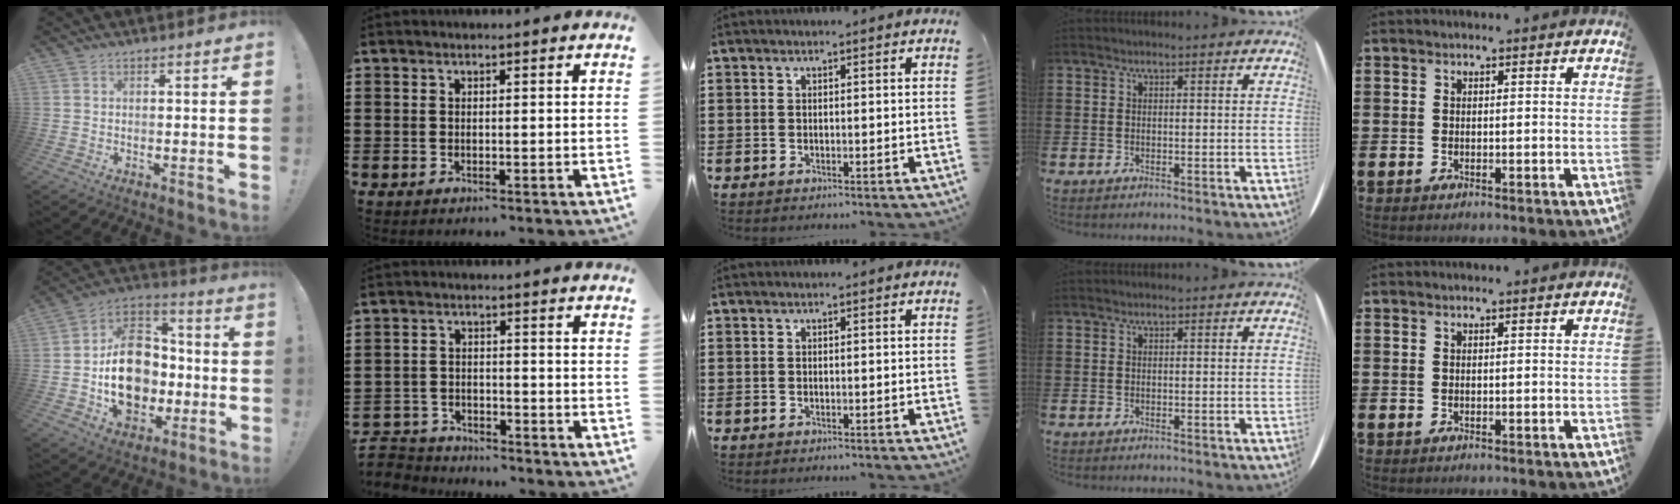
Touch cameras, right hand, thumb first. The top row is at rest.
{"thumb": {"total": 20.2, "force": [-3.3, 15.3, 12.7], "torque": [-0.197, 0.032, -0.040]}, "index": {"total": 3.8, "force": [-3.7, 0.8, -0.3], "torque": [-0.012, -0.002, -0.084]}}